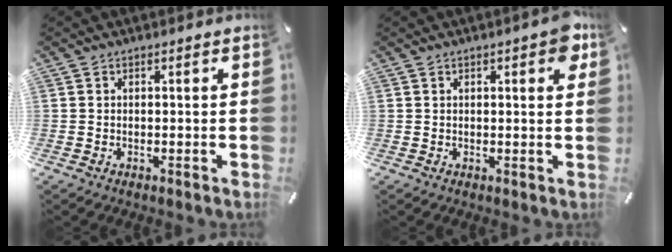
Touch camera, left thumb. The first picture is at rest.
{"total": 4.6, "force": [1.7, 1.7, 3.9], "torque": [-0.053, -0.002, 0.025]}